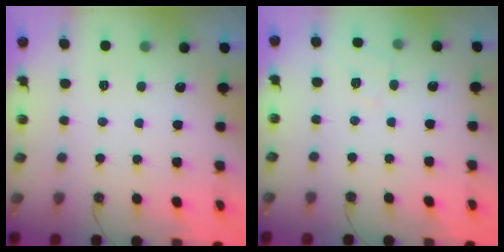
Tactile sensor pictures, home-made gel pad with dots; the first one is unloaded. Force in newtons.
{"total": 4.0, "press": 3.9, "slide": 0.5}